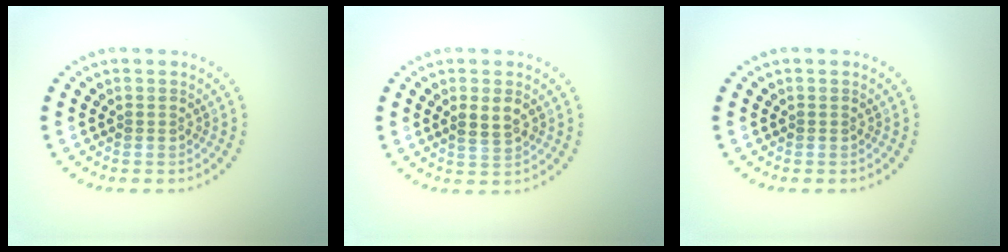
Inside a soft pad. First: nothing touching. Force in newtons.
{"total": 2.2, "press": 2.2, "slide": 0.3}
{"total": 0.0}